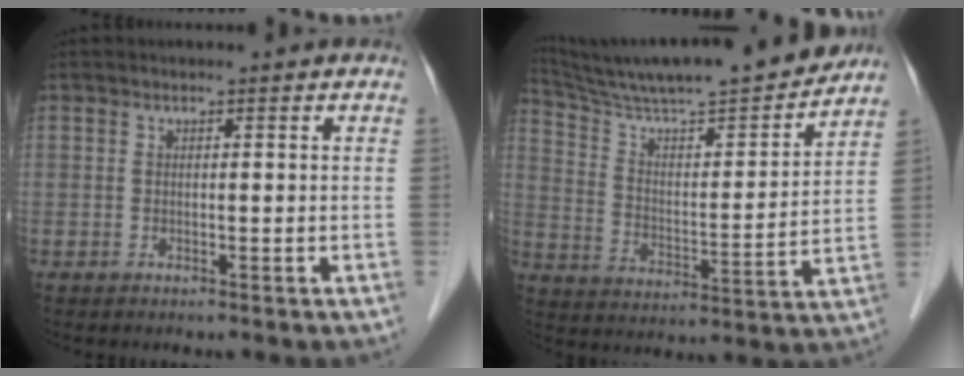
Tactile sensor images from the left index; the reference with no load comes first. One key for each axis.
{"total": 22.1, "fx": 19.9, "fy": 0.8, "fz": 9.6, "tx": -0.161, "ty": -0.011, "tz": 0.309}